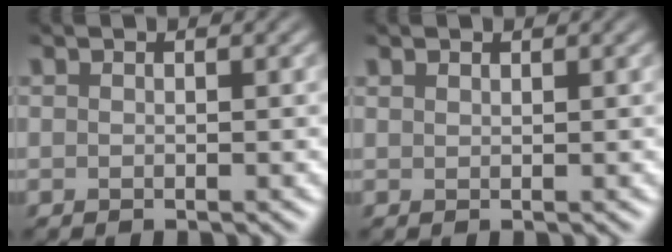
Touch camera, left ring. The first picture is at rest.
{"total": 0.5, "force": [0.5, 0.1, 0.1], "torque": [-0.006, 0.002, 0.011]}